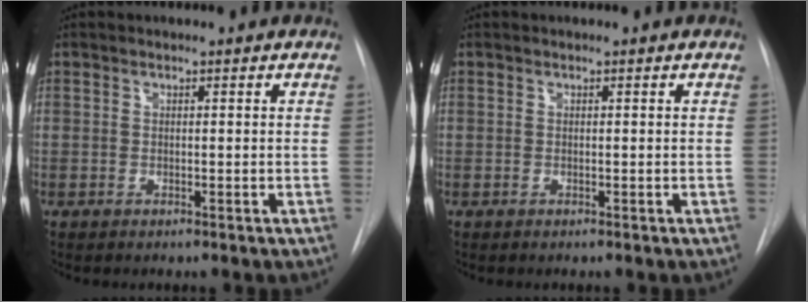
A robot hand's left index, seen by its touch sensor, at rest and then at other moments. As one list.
[{"total": 0.0}]